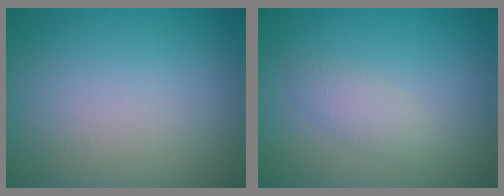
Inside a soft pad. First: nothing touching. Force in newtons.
{"total": 1.6, "press": 1.6, "slide": 0.1}